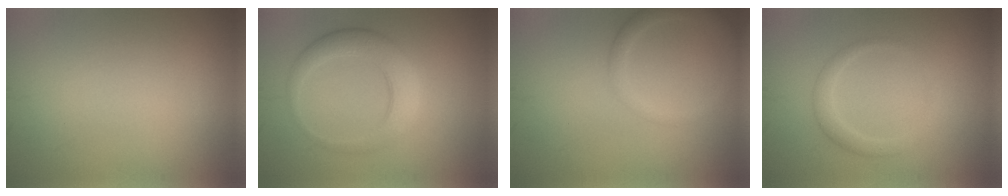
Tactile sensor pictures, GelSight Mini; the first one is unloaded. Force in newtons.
{"total": 4.1, "press": 4.0, "slide": 0.3}
{"total": 2.1, "press": 2.1, "slide": 0.1}
{"total": 1.8, "press": 1.8, "slide": 0.1}